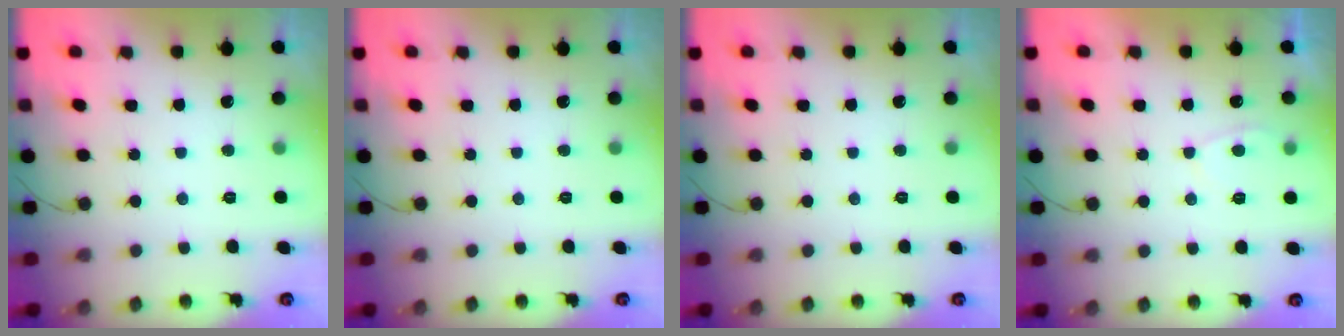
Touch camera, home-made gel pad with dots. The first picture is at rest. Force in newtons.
{"total": 0.0}
{"total": 0.0}
{"total": 2.1, "press": 2.0, "slide": 0.6}